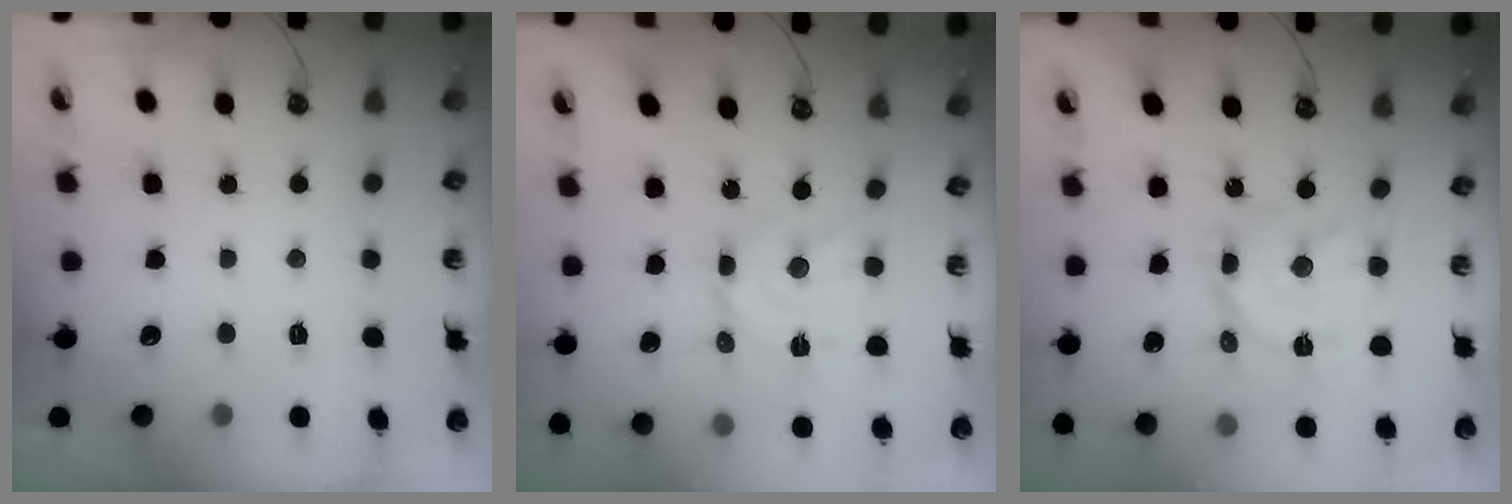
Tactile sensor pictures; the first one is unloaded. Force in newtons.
{"total": 9.9, "press": 9.9, "slide": 0.5}
{"total": 14.1, "press": 14.1, "slide": 1.2}